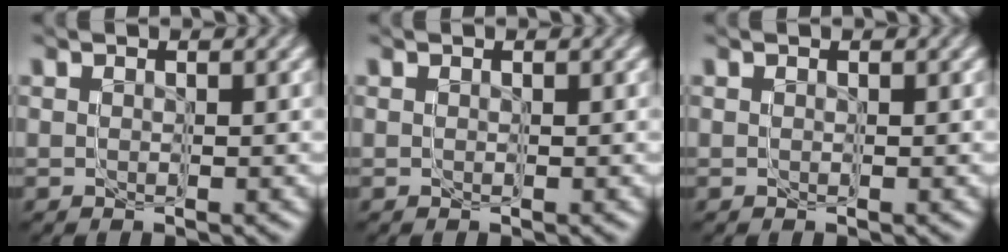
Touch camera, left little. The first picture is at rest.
{"total": 0.0}
{"total": 0.0}